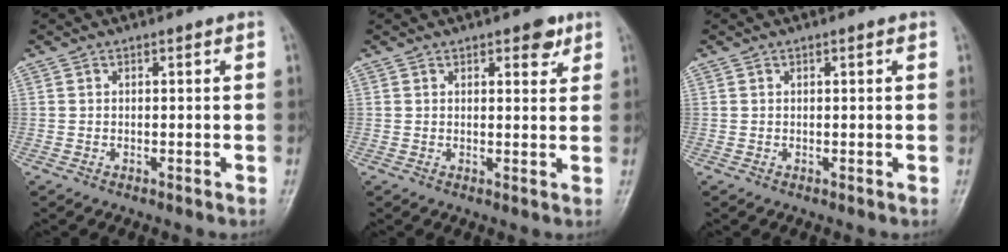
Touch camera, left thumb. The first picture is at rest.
{"total": 4.0, "force": [2.4, 1.8, 2.6], "torque": [-0.018, -0.009, 0.028]}
{"total": 0.7, "force": [0.3, 0.2, 0.6], "torque": [-0.009, 0.001, 0.004]}